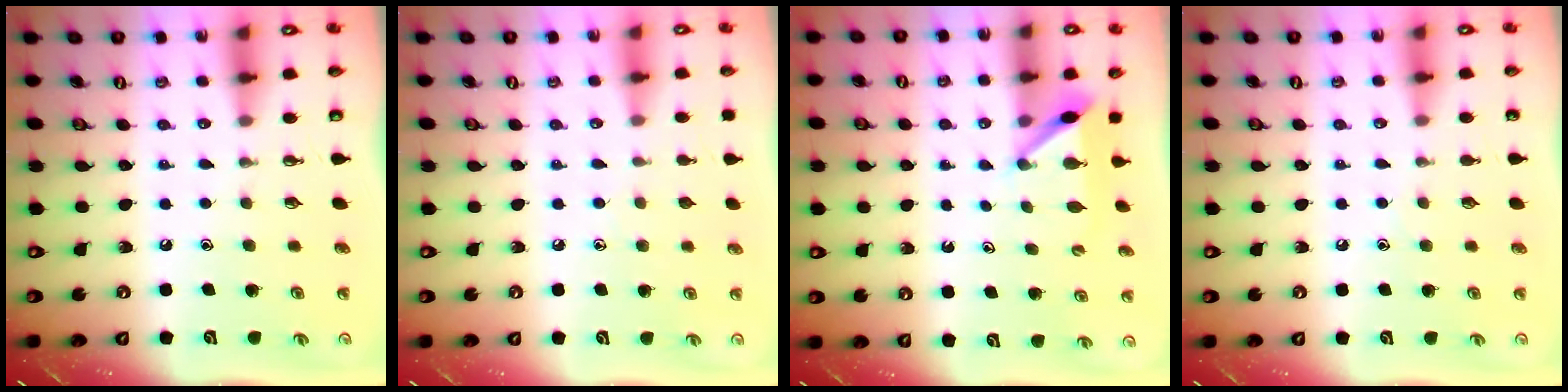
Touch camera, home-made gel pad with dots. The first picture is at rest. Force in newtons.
{"total": 3.7, "press": 3.7, "slide": 0.4}
{"total": 6.5, "press": 6.5, "slide": 0.7}
{"total": 2.9, "press": 2.9, "slide": 0.3}